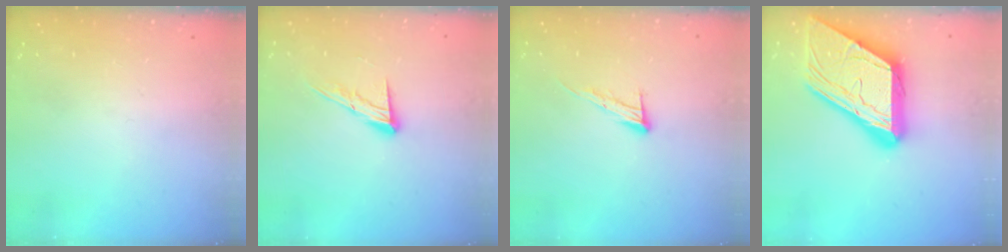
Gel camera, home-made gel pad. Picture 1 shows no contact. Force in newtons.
{"total": 10.7, "press": 10.6, "slide": 1.3}
{"total": 8.8, "press": 8.7, "slide": 0.2}
{"total": 23.0, "press": 22.9, "slide": 2.4}